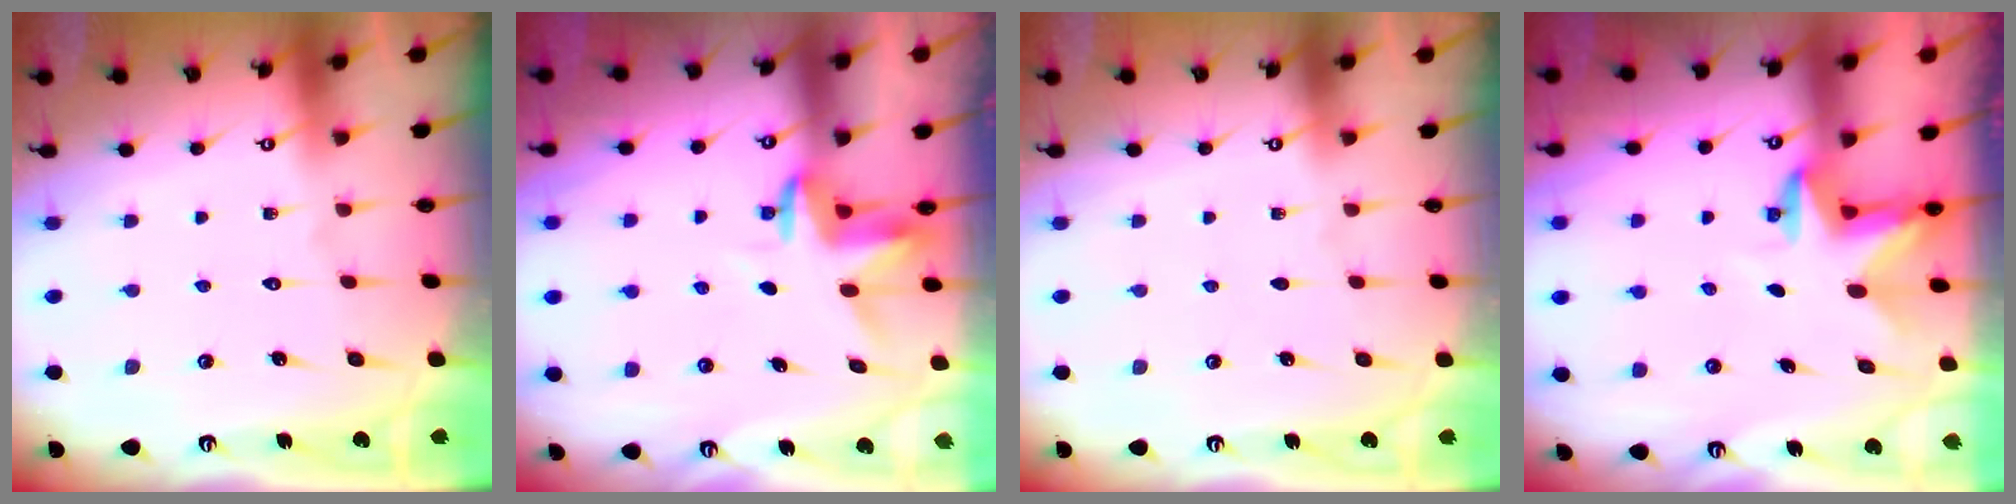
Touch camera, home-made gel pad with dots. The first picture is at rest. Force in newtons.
{"total": 3.5, "press": 3.5, "slide": 0.2}
{"total": 0.0}
{"total": 2.9, "press": 2.9, "slide": 0.1}